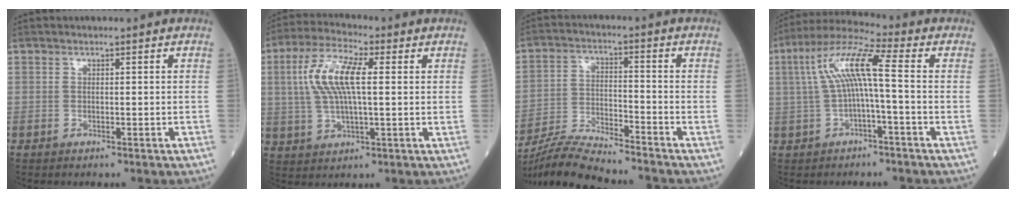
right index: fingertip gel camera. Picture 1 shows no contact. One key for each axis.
{"total": 10.0, "fx": 1.9, "fy": 2.6, "fz": 9.5, "tx": -0.204, "ty": 0.015, "tz": 0.037}
{"total": 12.9, "fx": -12.2, "fy": 0.1, "fz": 4.4, "tx": -0.077, "ty": -0.009, "tz": -0.215}
{"total": 9.2, "fx": 0.4, "fy": 0.6, "fz": 9.2, "tx": -0.178, "ty": 0.035, "tz": 0.005}